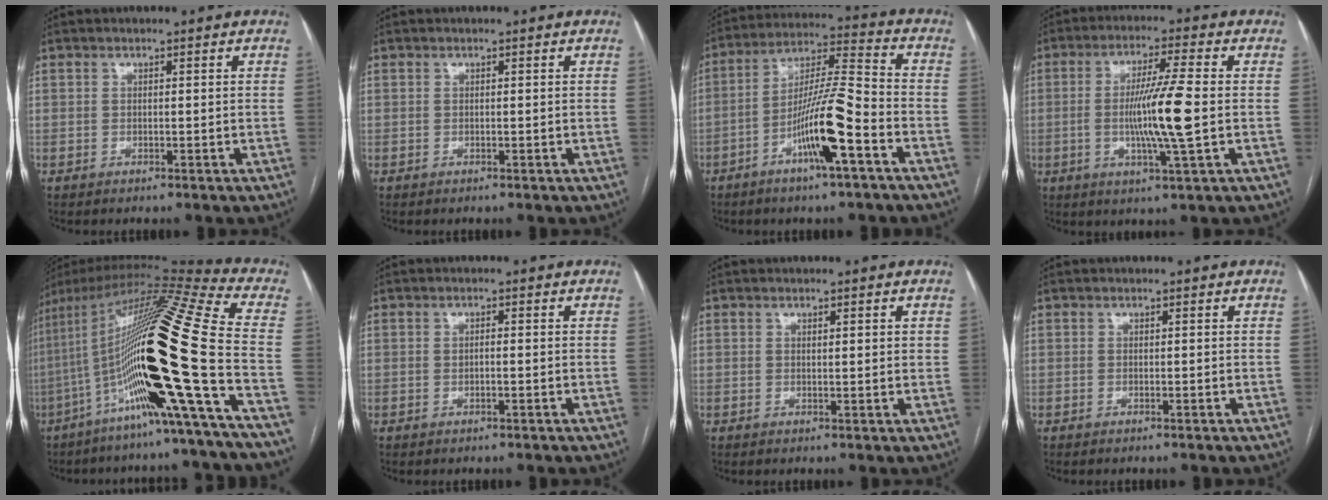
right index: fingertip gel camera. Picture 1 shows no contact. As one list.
[{"total": 0.0}, {"total": 12.6, "force": [-5.4, 0.5, 11.4], "torque": [-0.214, 0.007, -0.095]}, {"total": 10.1, "force": [-0.8, -0.4, 10.1], "torque": [-0.191, -0.006, -0.016]}, {"total": 27.7, "force": [-7.4, -0.3, 26.7], "torque": [-0.479, -0.012, -0.143]}, {"total": 0.9, "force": [0.0, 0.2, 0.8], "torque": [-0.014, 0.003, 0.003]}, {"total": 1.6, "force": [0.7, 0.3, 1.4], "torque": [-0.022, 0.000, 0.007]}, {"total": 0.0}]